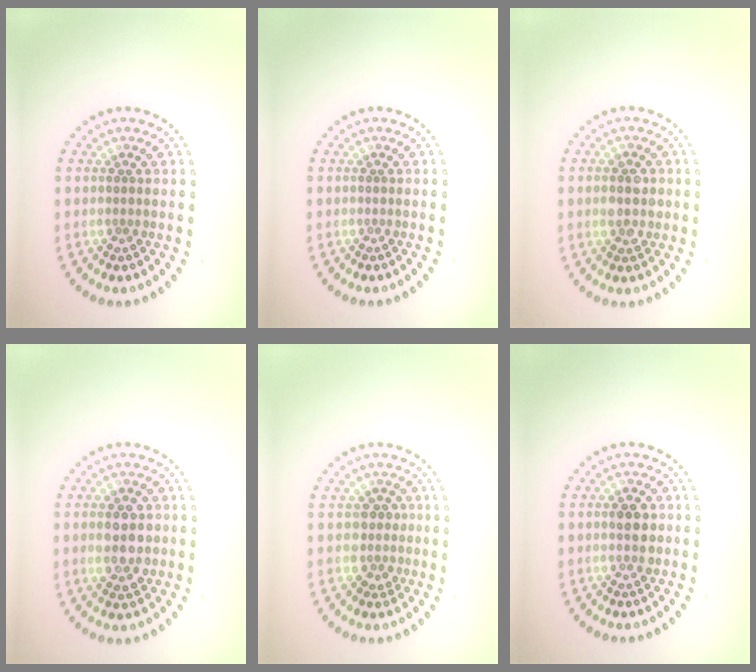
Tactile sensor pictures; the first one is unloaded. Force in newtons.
{"total": 0.0}
{"total": 2.8, "press": 2.8, "slide": 0.2}
{"total": 3.8, "press": 3.8, "slide": 0.3}
{"total": 2.0, "press": 1.6, "slide": 1.1}
{"total": 2.6, "press": 2.6, "slide": 0.2}